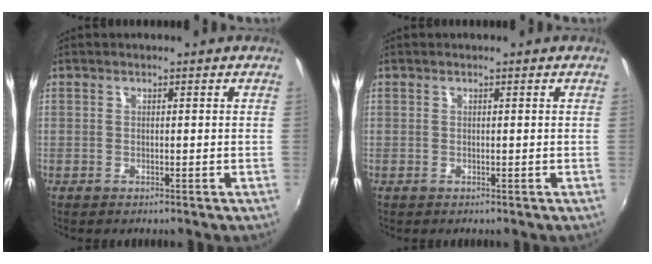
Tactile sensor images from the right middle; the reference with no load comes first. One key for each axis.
{"total": 0.0}